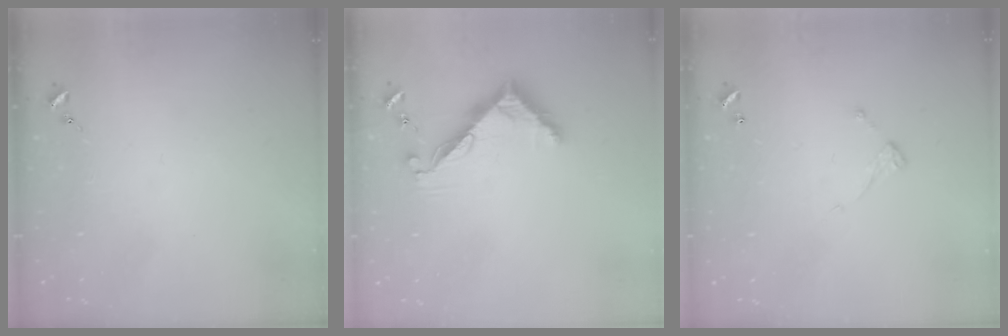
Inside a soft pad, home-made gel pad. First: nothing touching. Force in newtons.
{"total": 7.9, "press": 7.9, "slide": 0.1}
{"total": 5.3, "press": 5.3, "slide": 0.4}